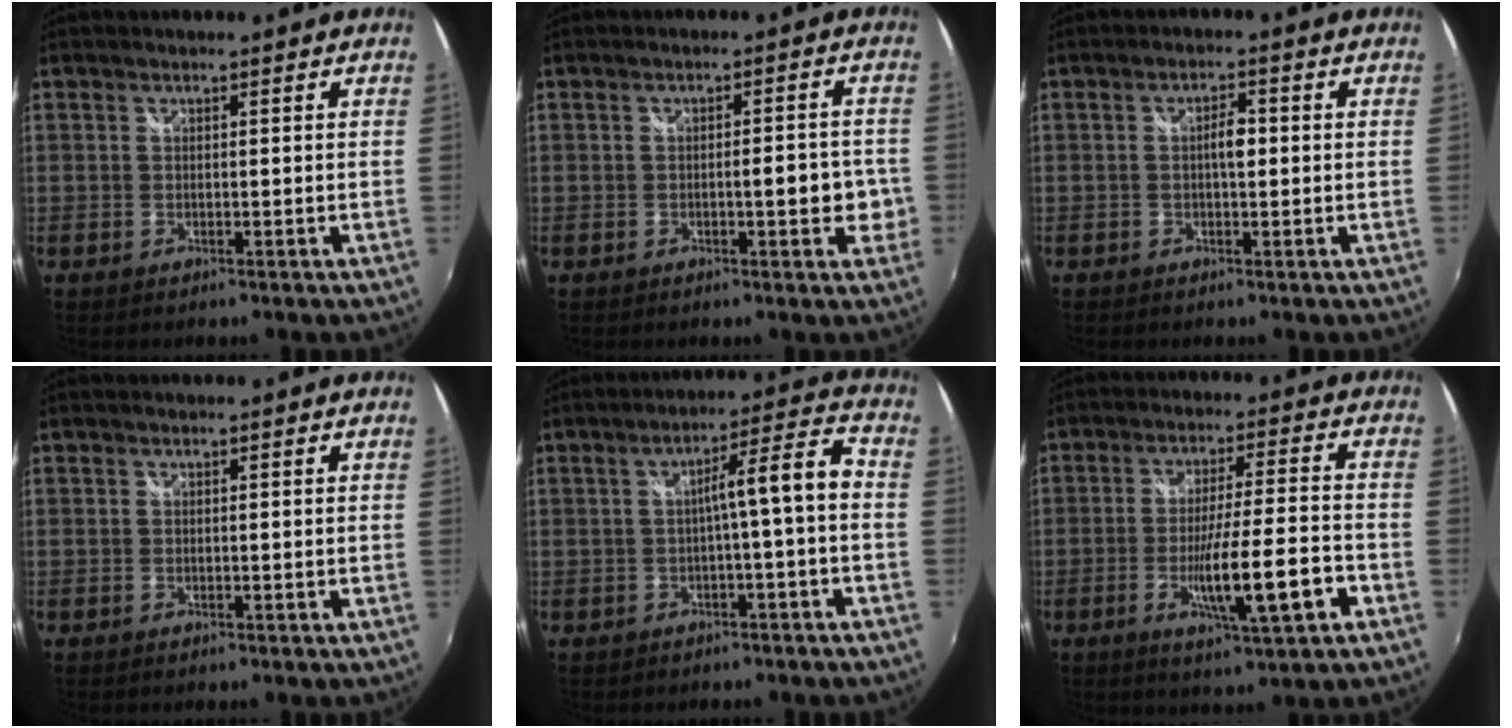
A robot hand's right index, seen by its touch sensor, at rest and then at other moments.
{"total": 5.2, "force": [-1.2, 1.9, 4.7], "torque": [-0.066, 0.003, -0.013]}
{"total": 2.3, "force": [0.1, 1.0, 2.0], "torque": [-0.033, 0.004, 0.000]}
{"total": 0.0}
{"total": 6.8, "force": [-1.6, -0.2, 6.6], "torque": [-0.104, 0.018, -0.014]}
{"total": 12.3, "force": [-4.7, 0.6, 11.3], "torque": [-0.190, -0.024, -0.071]}